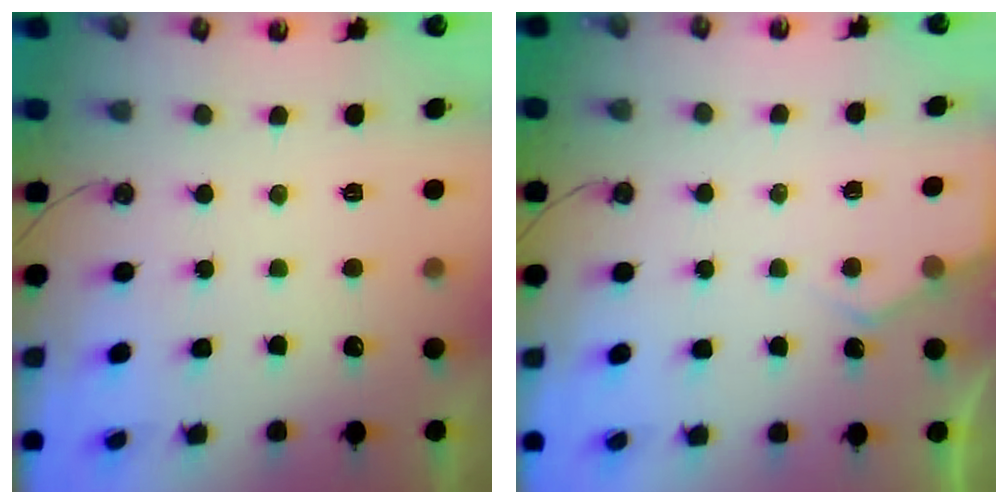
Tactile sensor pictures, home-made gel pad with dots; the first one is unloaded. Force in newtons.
{"total": 4.3, "press": 4.3, "slide": 0.5}